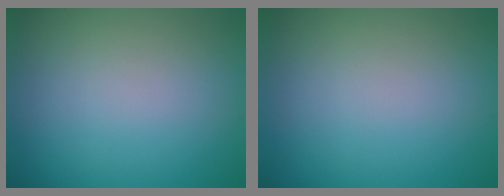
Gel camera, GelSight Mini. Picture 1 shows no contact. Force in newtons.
{"total": 0.0}